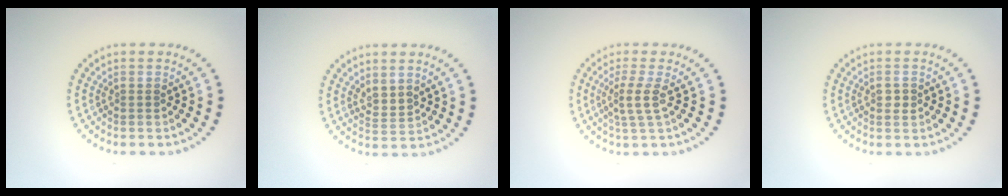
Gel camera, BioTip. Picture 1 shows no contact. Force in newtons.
{"total": 2.0, "press": 1.4, "slide": 1.3}
{"total": 2.2, "press": 1.7, "slide": 1.5}
{"total": 1.0, "press": 1.0, "slide": 0.2}